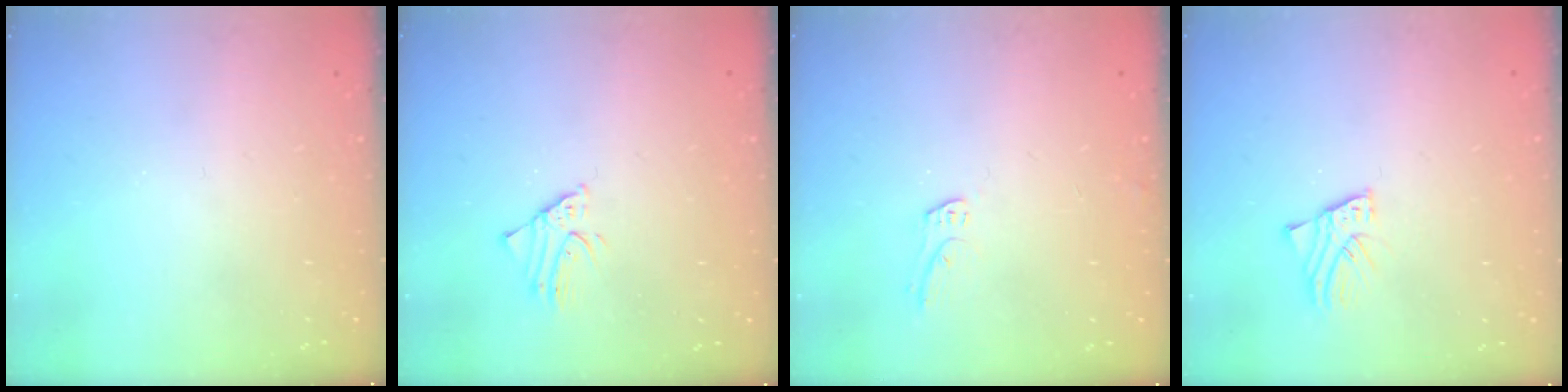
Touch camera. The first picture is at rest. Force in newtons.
{"total": 1.7, "press": 1.7, "slide": 0.1}
{"total": 5.5, "press": 5.5, "slide": 0.1}
{"total": 1.9, "press": 1.9, "slide": 0.1}